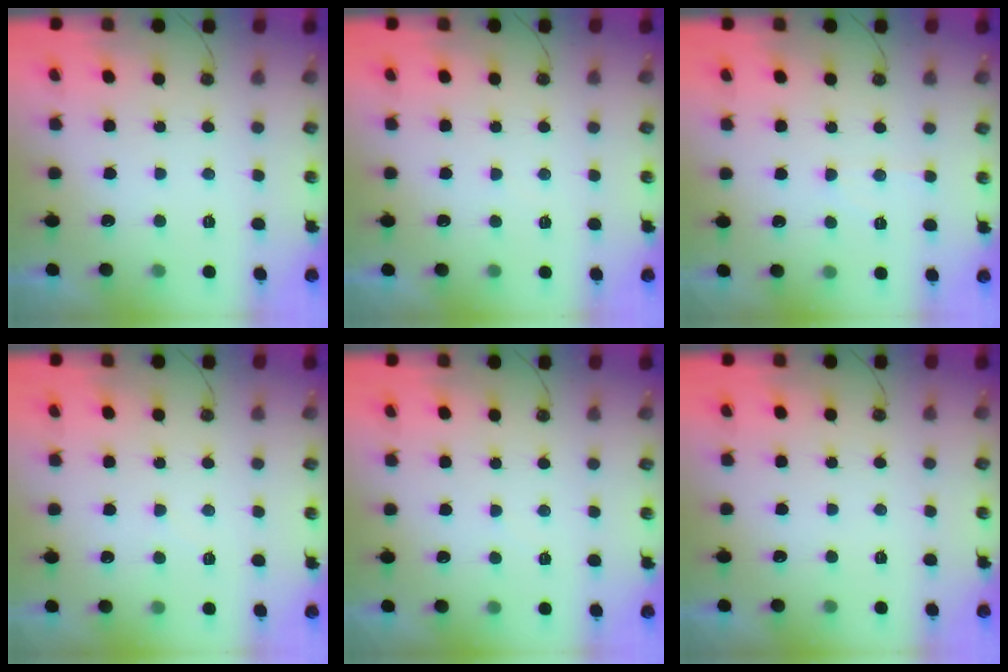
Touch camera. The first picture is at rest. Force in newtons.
{"total": 3.1, "press": 3.1, "slide": 0.5}
{"total": 5.5, "press": 5.5, "slide": 0.7}
{"total": 5.2, "press": 5.2, "slide": 0.7}
{"total": 3.3, "press": 3.2, "slide": 0.4}
{"total": 0.0}